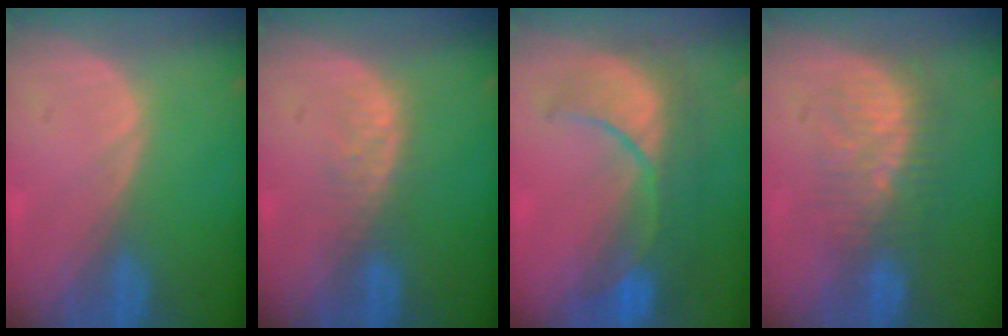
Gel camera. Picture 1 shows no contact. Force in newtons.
{"total": 2.8, "press": 2.8, "slide": 0.3}
{"total": 10.0, "press": 9.1, "slide": 4.2}
{"total": 7.9, "press": 7.4, "slide": 2.6}